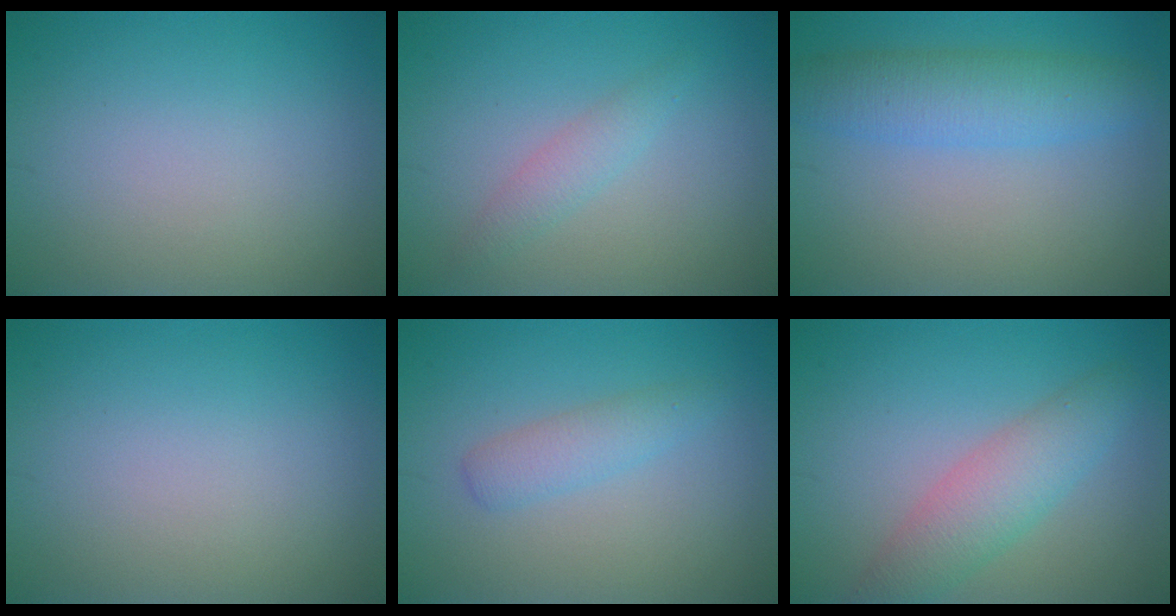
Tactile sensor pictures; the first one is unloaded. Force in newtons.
{"total": 1.6, "press": 1.6, "slide": 0.2}
{"total": 4.7, "press": 4.7, "slide": 0.1}
{"total": 0.0}
{"total": 2.0, "press": 2.0, "slide": 0.1}
{"total": 4.2, "press": 4.2, "slide": 0.2}